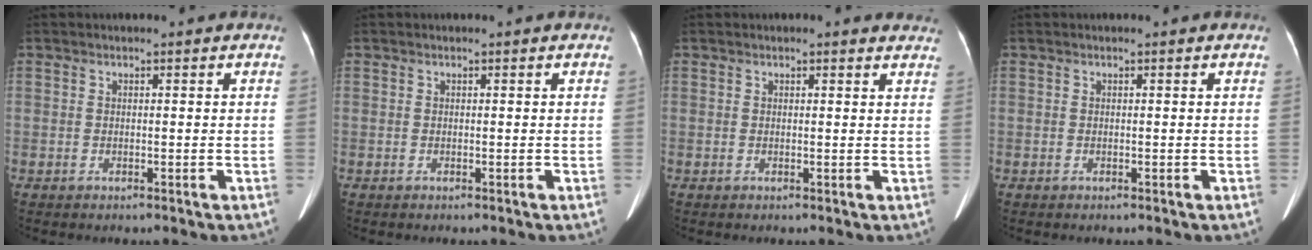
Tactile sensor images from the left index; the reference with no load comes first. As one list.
[{"total": 0.0}, {"total": 2.9, "force": [2.7, 0.9, 0.5], "torque": [0.000, -0.006, 0.007]}, {"total": 0.0}]